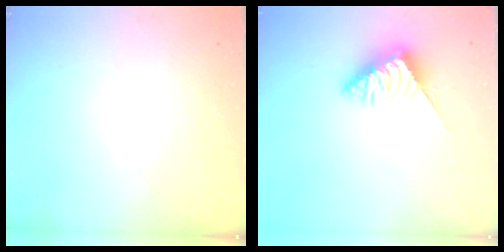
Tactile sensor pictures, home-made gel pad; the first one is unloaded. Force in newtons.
{"total": 4.3, "press": 4.3, "slide": 0.2}